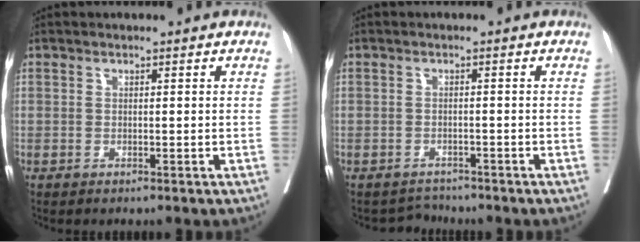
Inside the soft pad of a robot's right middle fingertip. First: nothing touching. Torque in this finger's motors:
{"motor_torque": [-0.60, -0.09, -0.04, -0.03]}